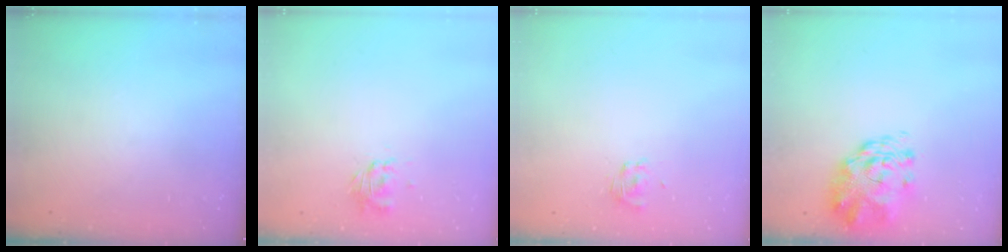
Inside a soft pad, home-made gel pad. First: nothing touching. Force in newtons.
{"total": 1.3, "press": 1.2, "slide": 0.4}
{"total": 2.0, "press": 1.9, "slide": 0.8}
{"total": 3.6, "press": 3.4, "slide": 1.2}